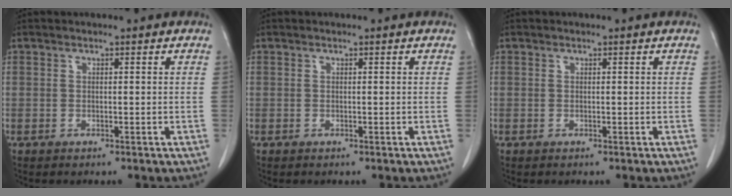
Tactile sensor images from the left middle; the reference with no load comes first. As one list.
[{"total": 0.0}, {"total": 0.0}]